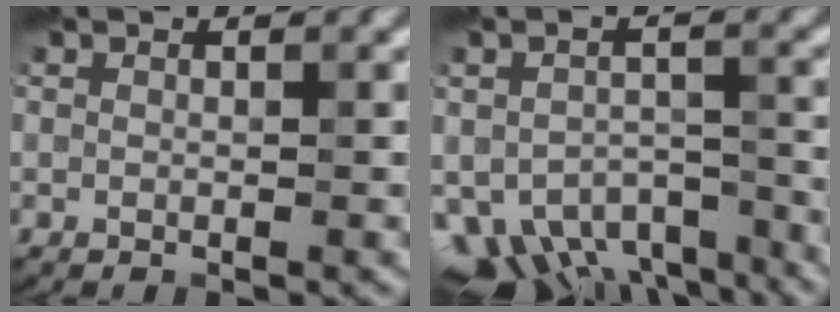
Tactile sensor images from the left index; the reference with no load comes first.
{"total": 7.8, "force": [-5.3, 4.1, 3.9], "torque": [-0.063, -0.028, -0.071]}